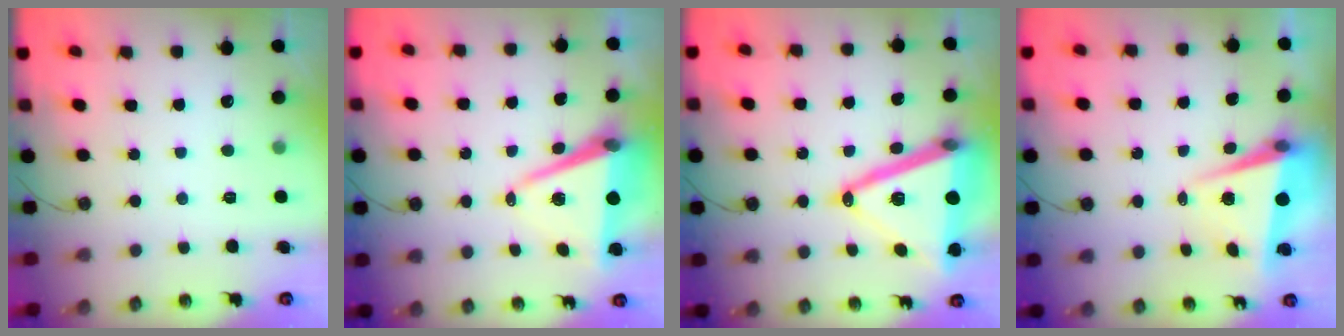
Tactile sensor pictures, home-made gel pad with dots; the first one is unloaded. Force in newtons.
{"total": 10.3, "press": 9.4, "slide": 4.3}
{"total": 23.9, "press": 23.6, "slide": 3.7}
{"total": 5.9, "press": 5.6, "slide": 2.0}